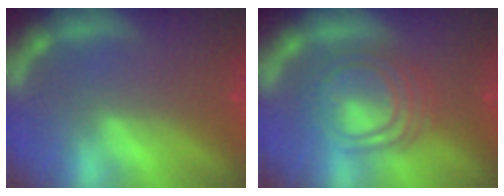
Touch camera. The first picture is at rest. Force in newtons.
{"total": 8.1}